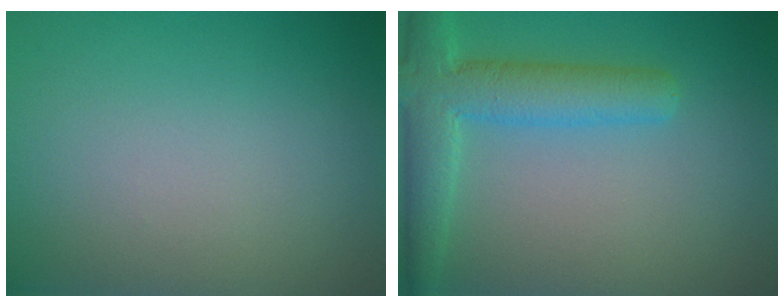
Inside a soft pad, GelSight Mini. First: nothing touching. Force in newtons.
{"total": 5.4, "press": 5.4, "slide": 0.3}